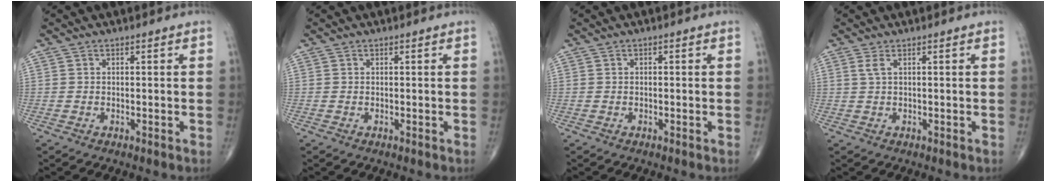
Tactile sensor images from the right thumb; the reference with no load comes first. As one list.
[{"total": 0.0}, {"total": 0.0}, {"total": 1.2, "force": [0.6, 0.1, 1.1], "torque": [-0.033, 0.007, 0.014]}]